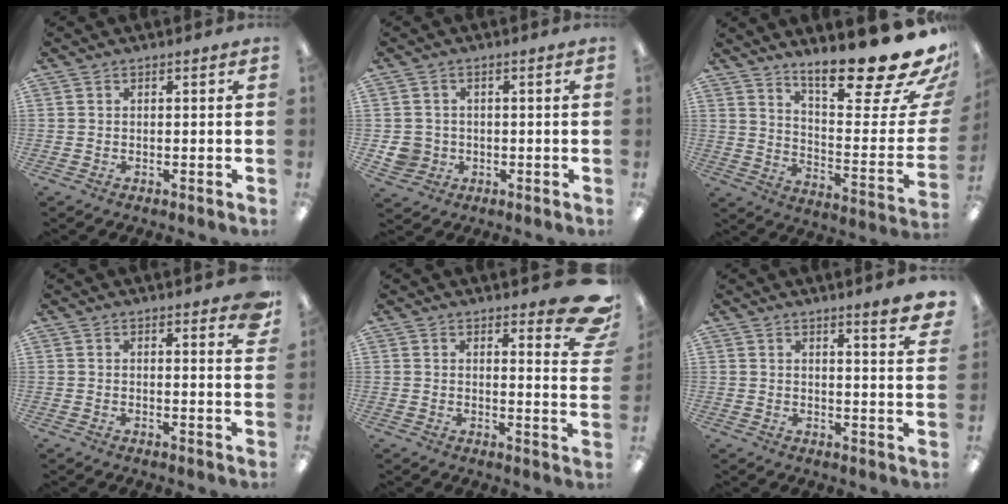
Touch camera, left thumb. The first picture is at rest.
{"total": 4.6, "force": [-0.5, 4.5, 1.0], "torque": [-0.023, 0.007, -0.009]}
{"total": 21.7, "force": [17.2, 3.7, 12.8], "torque": [-0.175, -0.140, 0.273]}
{"total": 3.9, "force": [2.9, 0.9, 2.5], "torque": [-0.023, -0.019, 0.044]}
{"total": 10.1, "force": [6.7, 3.3, 6.9], "torque": [-0.072, -0.045, 0.112]}
{"total": 5.4, "force": [4.3, 0.2, 3.3], "torque": [-0.042, -0.033, 0.067]}